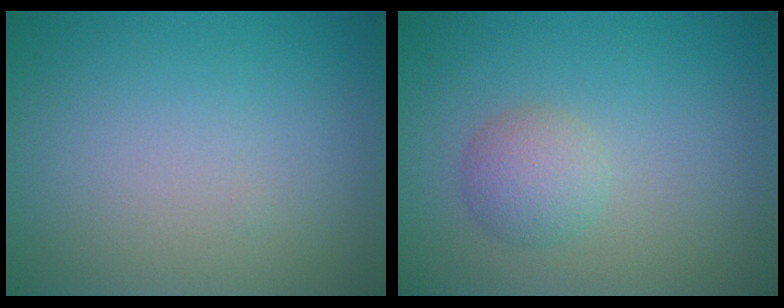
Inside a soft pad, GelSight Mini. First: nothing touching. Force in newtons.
{"total": 2.5, "press": 2.5, "slide": 0.1}